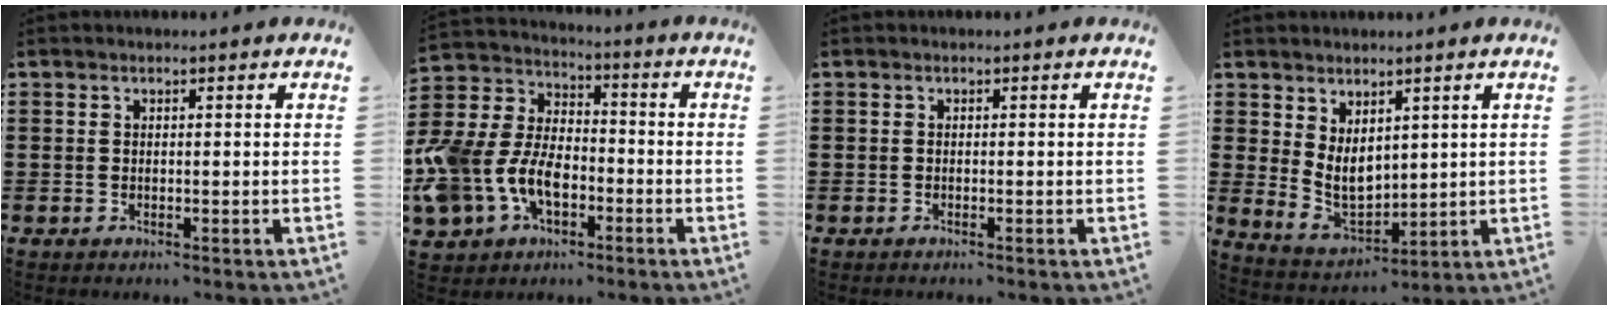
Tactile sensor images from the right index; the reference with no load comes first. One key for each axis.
{"total": 10.1, "fx": -4.1, "fy": 7.1, "fz": 5.9, "tx": -0.177, "ty": 0.003, "tz": -0.088}
{"total": 0.0}
{"total": 5.5, "fx": 2.0, "fy": 3.8, "fz": 3.4, "tx": -0.065, "ty": -0.008, "tz": 0.037}